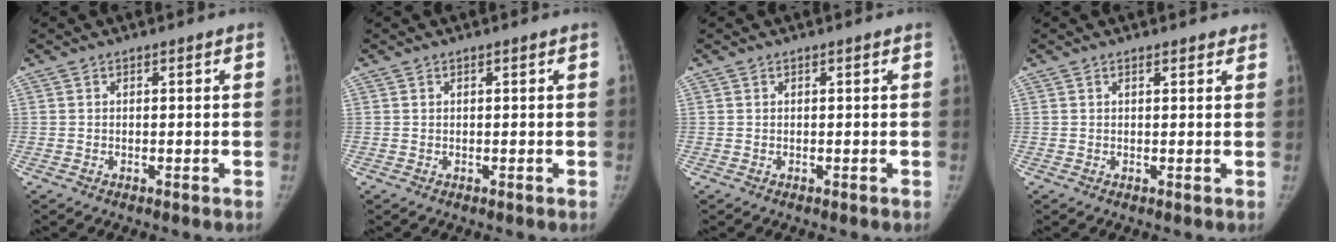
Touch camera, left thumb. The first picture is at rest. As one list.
[{"total": 0.0}, {"total": 0.0}, {"total": 1.7, "force": [1.4, 0.6, 0.8], "torque": [-0.005, -0.003, 0.016]}]